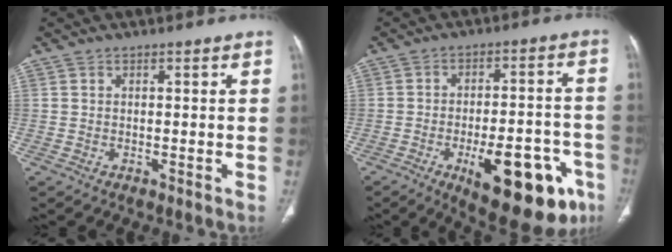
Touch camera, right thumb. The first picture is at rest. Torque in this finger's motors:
{"motor_torque": [2.42, 2.49, 1.45, -1.26, 0.36]}